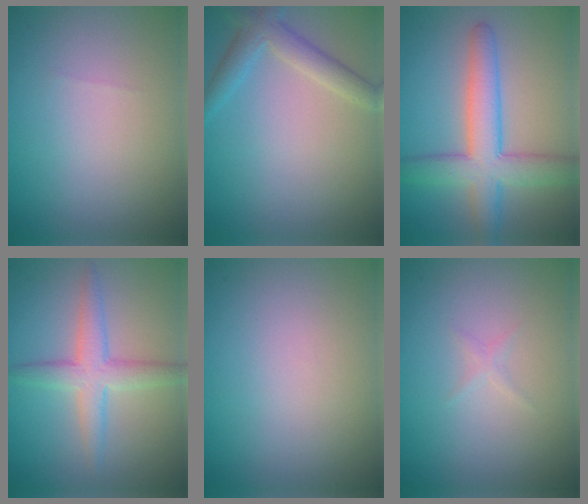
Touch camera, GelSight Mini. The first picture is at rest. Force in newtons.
{"total": 3.0, "press": 3.0, "slide": 0.1}
{"total": 6.4, "press": 6.4, "slide": 0.2}
{"total": 3.8, "press": 3.8, "slide": 0.1}
{"total": 0.0}
{"total": 0.5, "press": 0.5, "slide": 0.0}